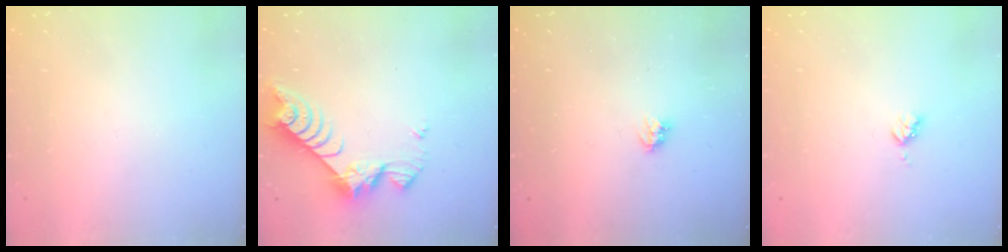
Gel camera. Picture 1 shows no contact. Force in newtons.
{"total": 7.6, "press": 7.5, "slide": 0.7}
{"total": 3.5, "press": 3.4, "slide": 0.5}
{"total": 3.0, "press": 3.0, "slide": 0.3}